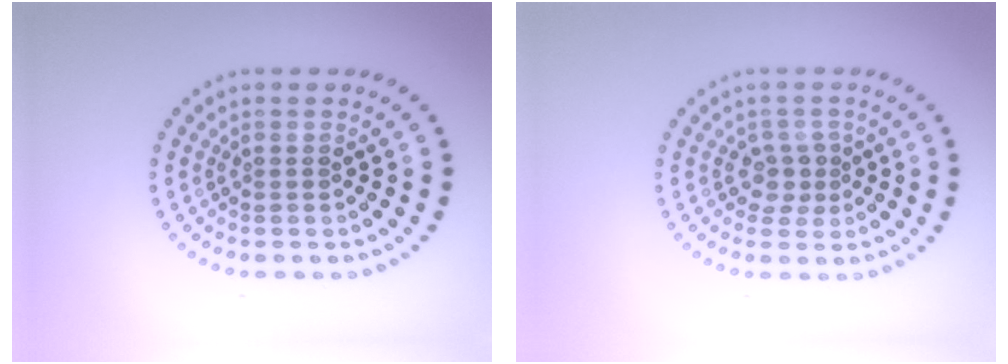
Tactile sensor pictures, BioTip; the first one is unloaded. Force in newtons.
{"total": 1.9, "press": 1.5, "slide": 1.2}